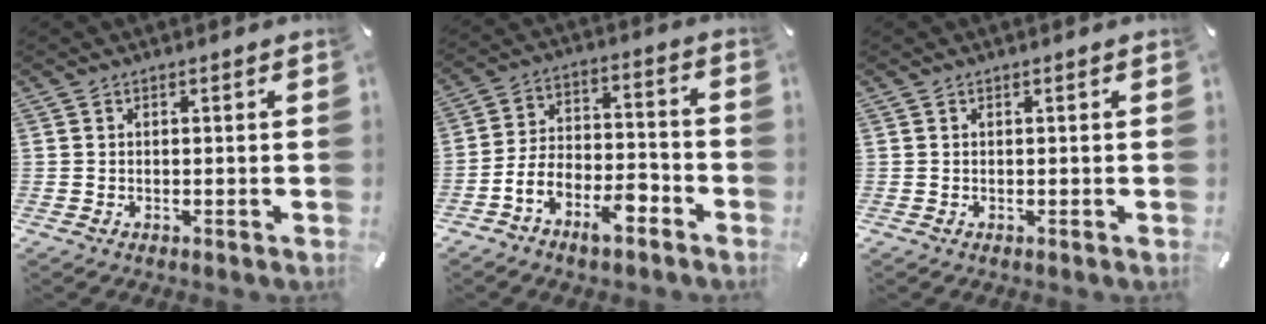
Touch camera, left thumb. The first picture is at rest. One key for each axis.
{"total": 9.7, "fx": -6.5, "fy": 5.1, "fz": 5.1, "tx": -0.101, "ty": 0.020, "tz": -0.123}
{"total": 0.0}